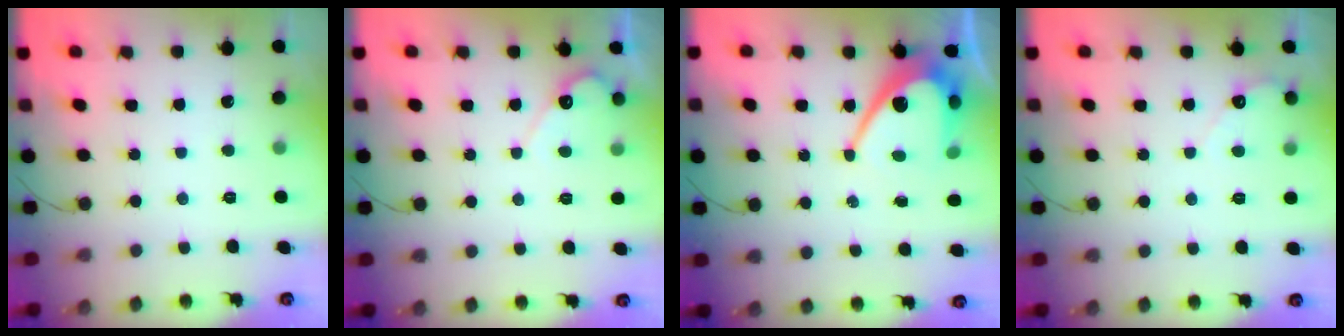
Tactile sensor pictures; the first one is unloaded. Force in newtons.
{"total": 4.7, "press": 4.7, "slide": 0.4}
{"total": 11.0, "press": 11.0, "slide": 0.8}
{"total": 2.2, "press": 2.2, "slide": 0.1}